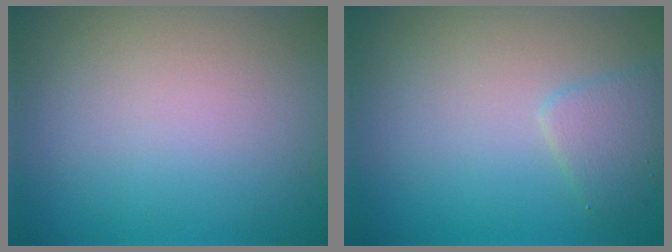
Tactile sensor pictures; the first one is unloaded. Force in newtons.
{"total": 2.0, "press": 2.0, "slide": 0.1}